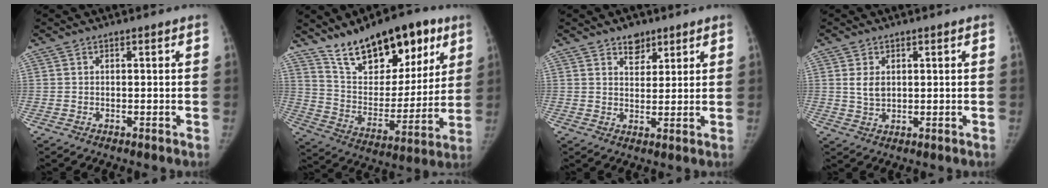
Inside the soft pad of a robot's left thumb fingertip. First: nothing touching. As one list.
[{"total": 22.4, "force": [14.4, 10.6, 13.6], "torque": [-0.166, -0.057, 0.243]}, {"total": 4.6, "force": [3.2, 2.8, 1.7], "torque": [0.000, -0.021, 0.052]}, {"total": 3.5, "force": [1.0, 2.4, 2.3], "torque": [-0.031, -0.010, 0.024]}]